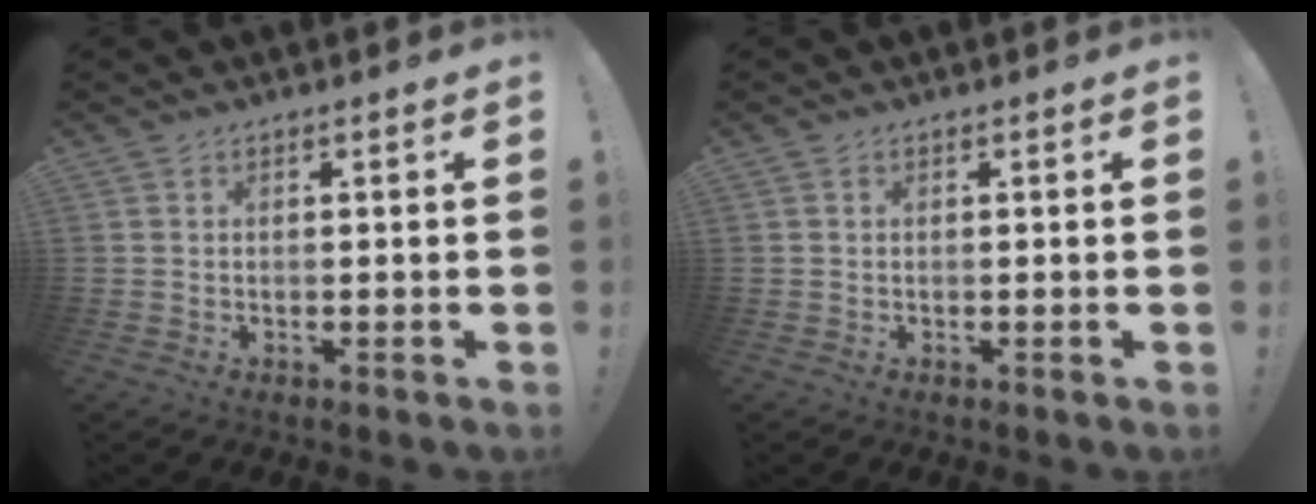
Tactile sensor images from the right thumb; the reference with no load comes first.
{"total": 0.0}